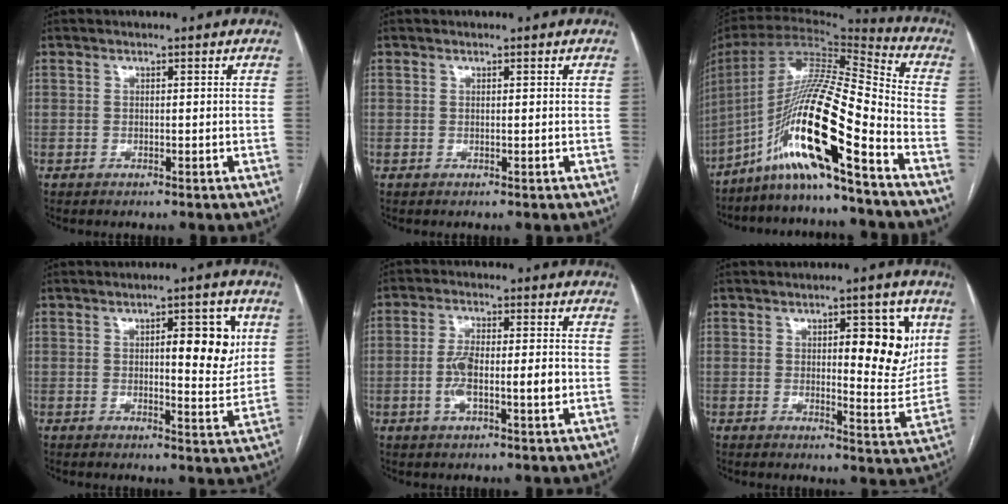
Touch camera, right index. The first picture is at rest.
{"total": 0.0}
{"total": 19.8, "force": [-11.4, 0.1, 16.2], "torque": [-0.332, -0.008, -0.217]}
{"total": 8.3, "force": [2.1, 2.2, 7.8], "torque": [-0.097, 0.002, 0.027]}
{"total": 7.8, "force": [-1.3, 2.1, 7.4], "torque": [-0.141, 0.011, -0.022]}
{"total": 10.1, "force": [3.2, 2.9, 9.1], "torque": [-0.110, -0.002, 0.043]}